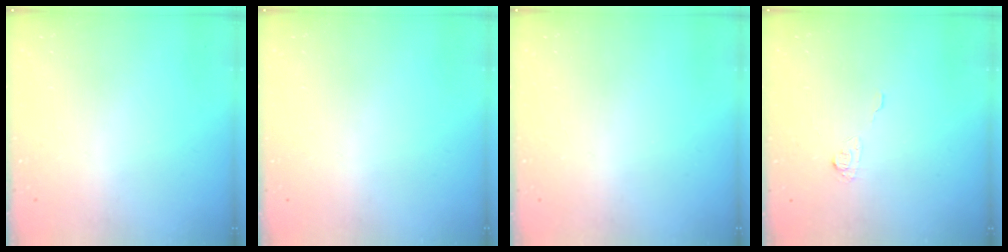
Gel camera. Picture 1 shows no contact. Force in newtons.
{"total": 0.0}
{"total": 0.0}
{"total": 4.7, "press": 4.6, "slide": 0.6}